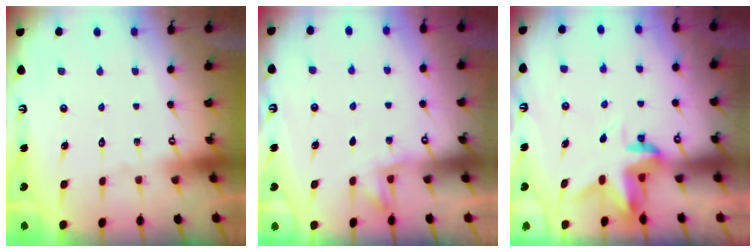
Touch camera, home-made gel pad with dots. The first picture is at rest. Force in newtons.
{"total": 3.5, "press": 3.3, "slide": 1.2}
{"total": 3.3, "press": 3.2, "slide": 0.4}